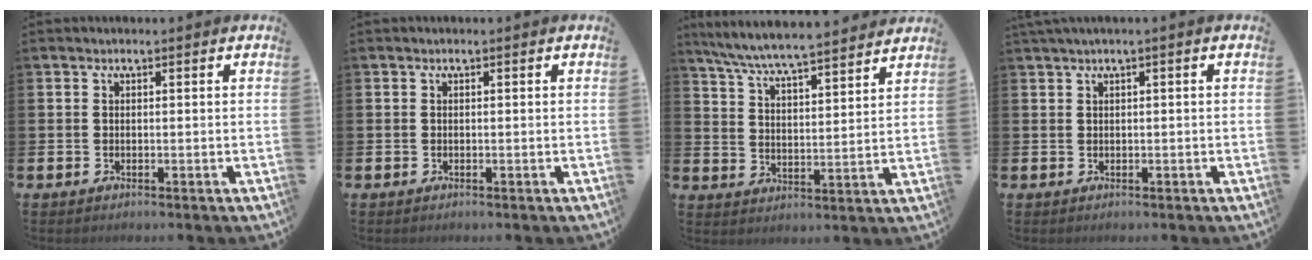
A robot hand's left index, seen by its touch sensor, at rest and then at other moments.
{"total": 0.0}
{"total": 7.2, "force": [7.0, 0.1, 1.8], "torque": [-0.062, -0.050, 0.122]}
{"total": 1.0, "force": [0.5, -0.1, 0.9], "torque": [-0.017, 0.001, 0.010]}